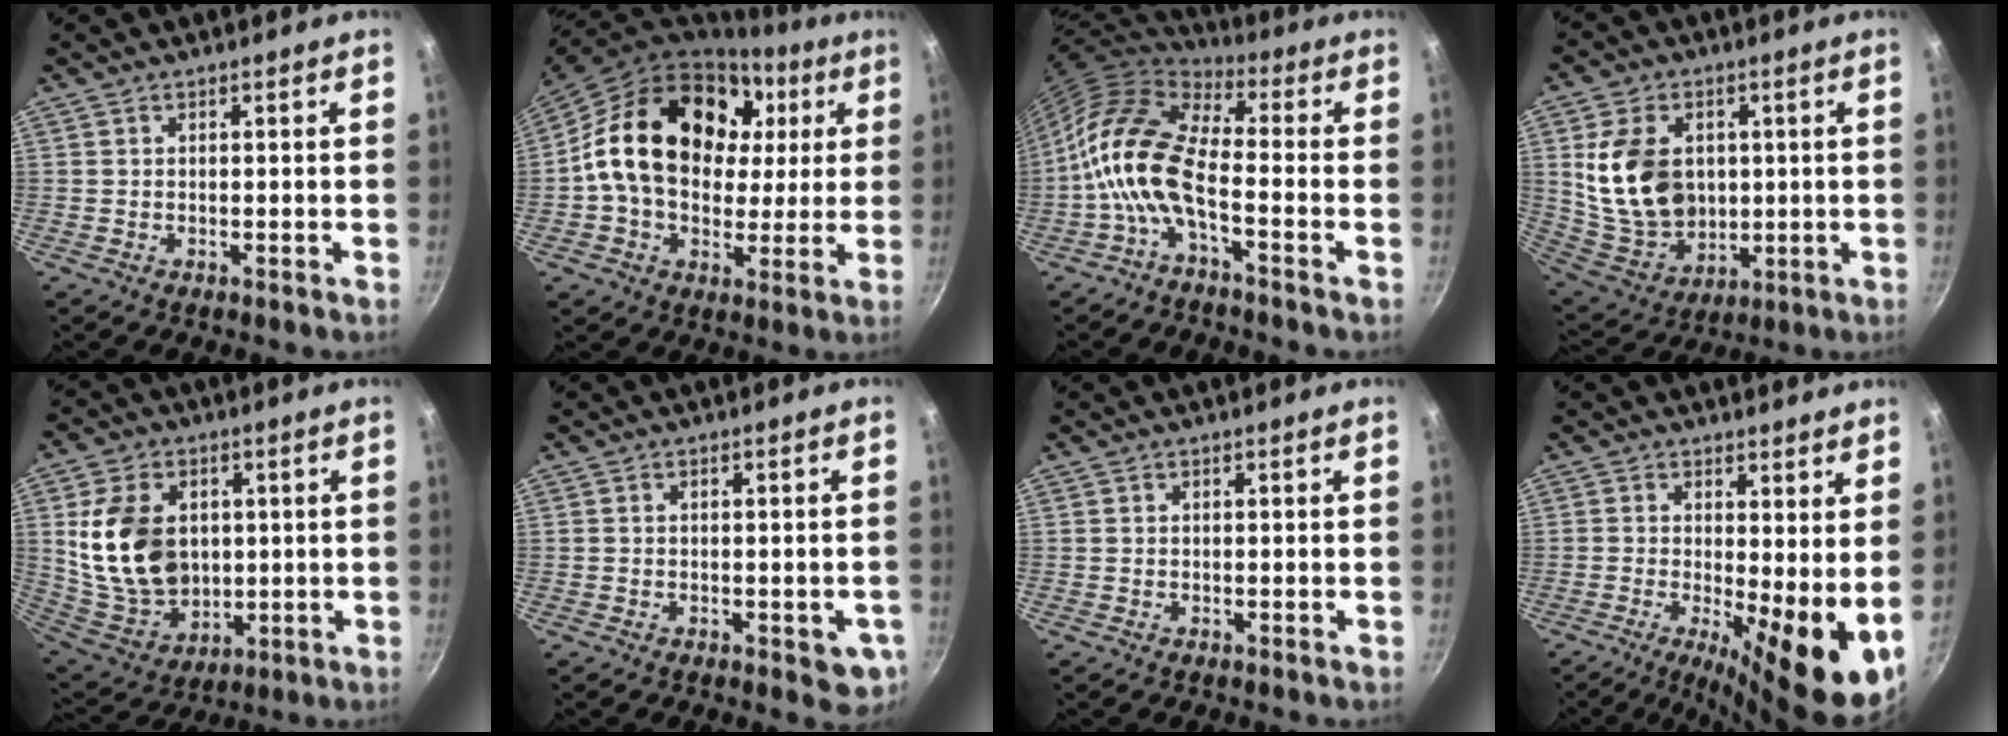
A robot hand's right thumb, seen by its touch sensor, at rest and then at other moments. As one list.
[{"total": 24.3, "force": [4.6, 17.6, 16.1], "torque": [-0.263, 0.020, 0.072]}, {"total": 12.7, "force": [-3.2, 5.4, 11.0], "torque": [-0.215, 0.035, -0.080]}, {"total": 16.5, "force": [2.2, 12.3, 10.8], "torque": [-0.177, -0.015, 0.057]}, {"total": 17.1, "force": [2.2, 12.6, 11.4], "torque": [-0.192, -0.015, 0.058]}, {"total": 5.4, "force": [-1.7, 2.4, 4.5], "torque": [-0.035, 0.000, -0.019]}, {"total": 0.0}, {"total": 11.8, "force": [-0.4, 3.4, 11.2], "torque": [-0.141, -0.015, -0.004]}]